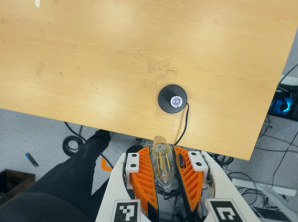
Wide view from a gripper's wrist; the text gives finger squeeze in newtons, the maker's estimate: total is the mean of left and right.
{"total": 12.2, "left": 13.7, "right": 10.7}